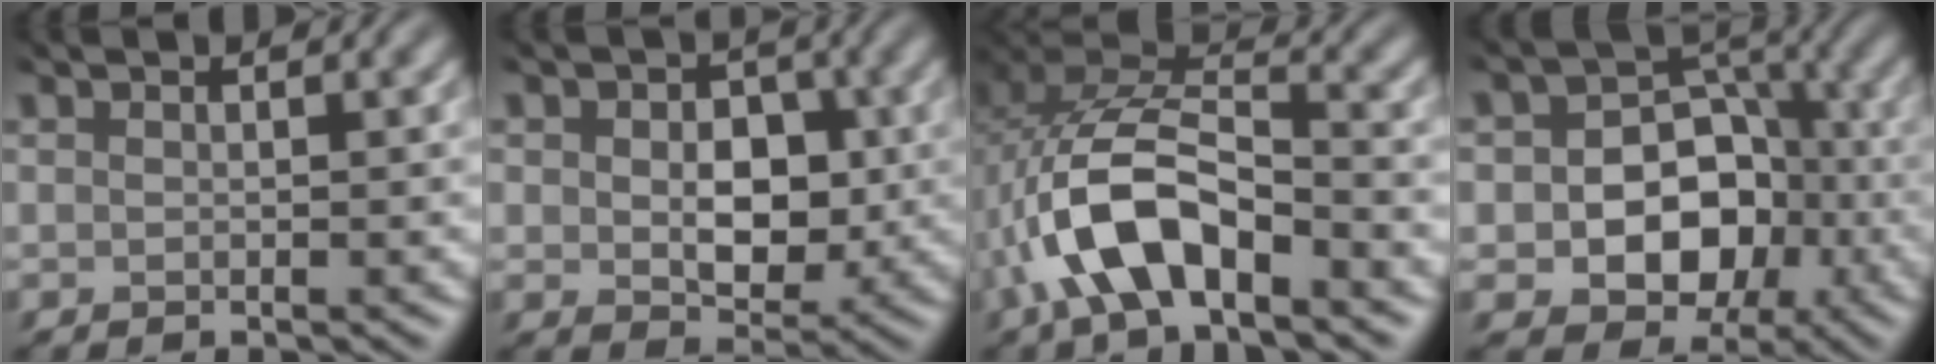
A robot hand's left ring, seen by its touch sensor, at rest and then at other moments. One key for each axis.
{"total": 4.0, "fx": -1.3, "fy": 2.9, "fz": 2.5, "tx": -0.064, "ty": -0.025, "tz": 0.009}
{"total": 7.4, "fx": -5.3, "fy": 2.4, "fz": 4.5, "tx": -0.133, "ty": -0.010, "tz": -0.071}
{"total": 7.5, "fx": -4.0, "fy": 5.5, "fz": 3.2, "tx": -0.042, "ty": -0.020, "tz": -0.047}